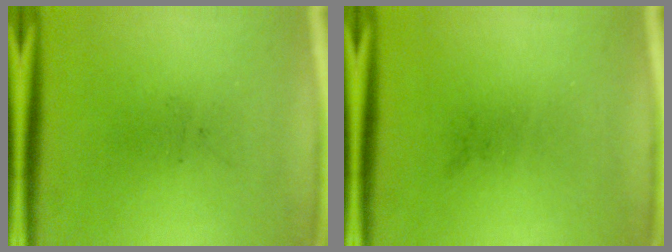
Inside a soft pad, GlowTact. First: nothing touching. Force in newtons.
{"total": 0.0}